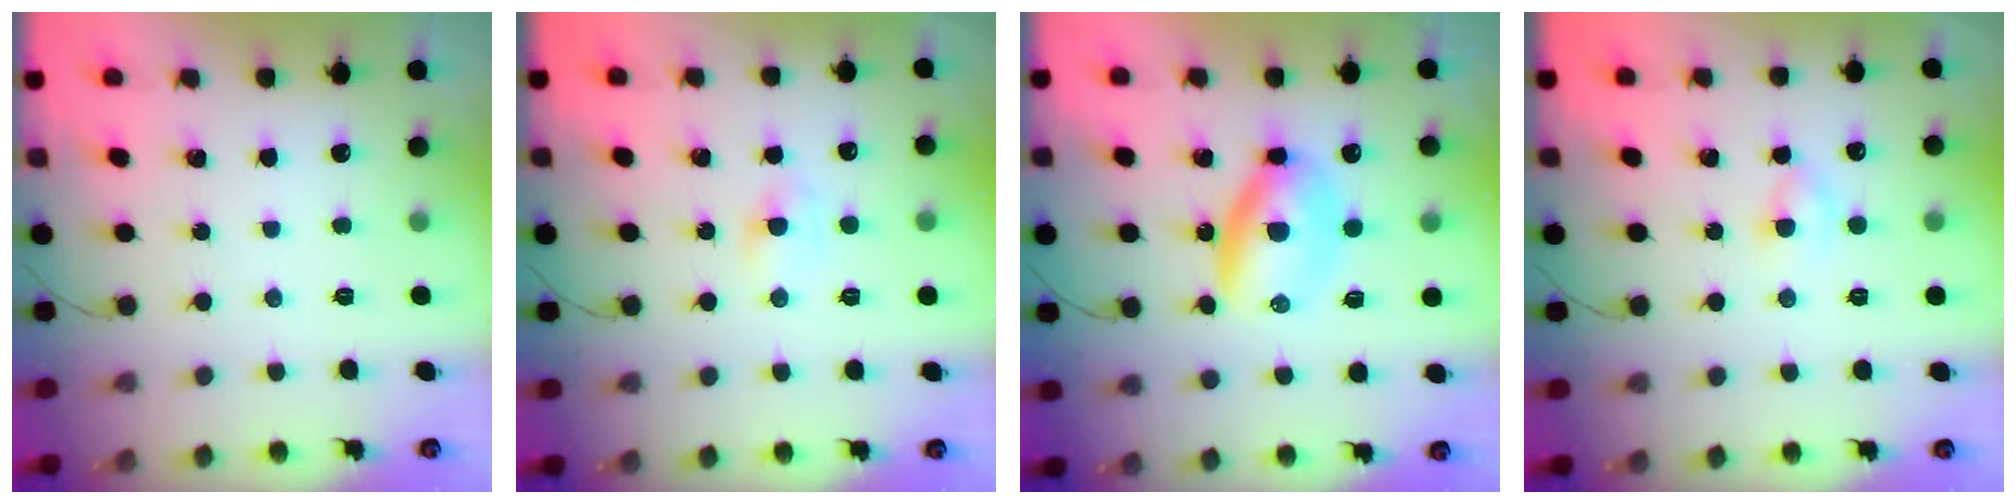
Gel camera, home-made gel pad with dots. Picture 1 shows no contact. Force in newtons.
{"total": 2.0, "press": 1.8, "slide": 0.9}
{"total": 7.0, "press": 7.0, "slide": 0.9}
{"total": 2.5, "press": 2.2, "slide": 1.1}